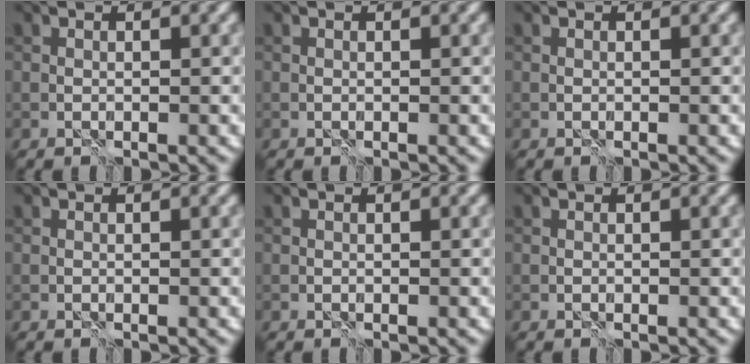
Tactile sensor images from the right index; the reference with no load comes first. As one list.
[{"total": 0.0}, {"total": 0.0}, {"total": 0.0}, {"total": 0.0}, {"total": 0.0}]